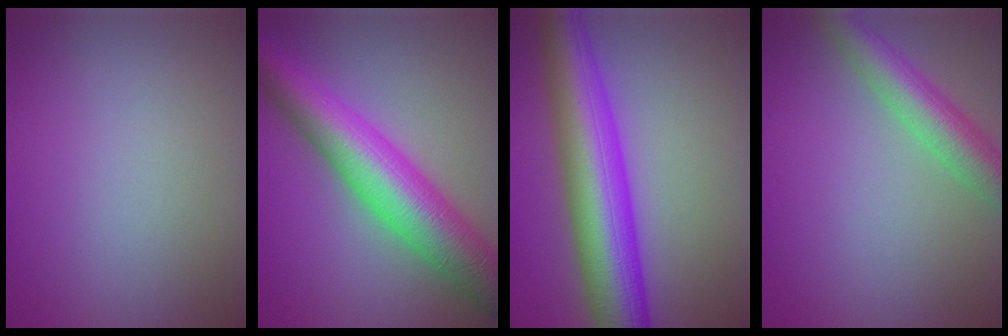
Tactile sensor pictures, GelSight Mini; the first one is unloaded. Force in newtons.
{"total": 10.0, "press": 10.0, "slide": 0.1}
{"total": 10.3, "press": 10.3, "slide": 0.1}
{"total": 5.3, "press": 5.3, "slide": 0.1}